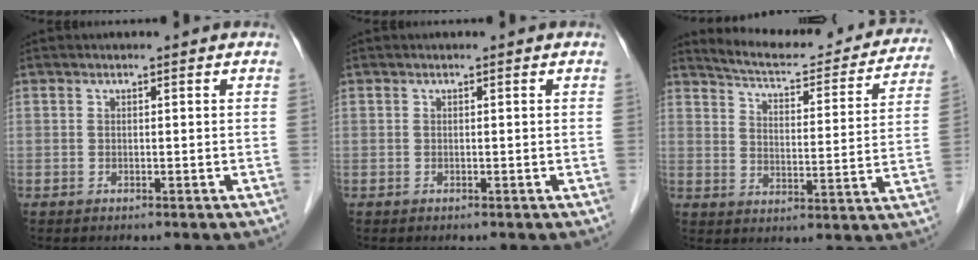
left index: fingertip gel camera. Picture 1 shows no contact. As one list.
[{"total": 0.0}, {"total": 18.9, "force": [17.6, 3.9, 5.6], "torque": [-0.069, -0.020, 0.221]}]